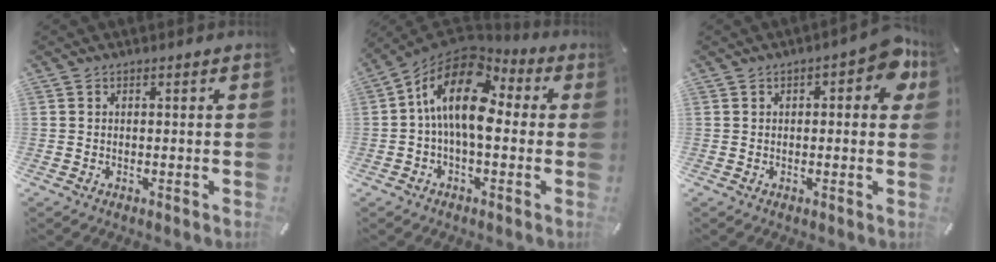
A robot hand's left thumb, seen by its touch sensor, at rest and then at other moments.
{"total": 15.6, "force": [1.5, 8.4, 13.0], "torque": [-0.256, -0.001, 0.024]}
{"total": 7.4, "force": [2.4, 3.7, 5.9], "torque": [-0.066, -0.003, 0.034]}